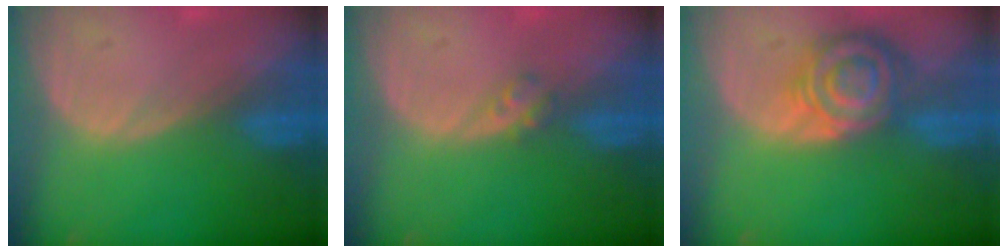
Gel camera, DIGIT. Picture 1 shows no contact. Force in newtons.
{"total": 1.8, "press": 1.5, "slide": 0.9}
{"total": 8.4, "press": 7.3, "slide": 4.2}